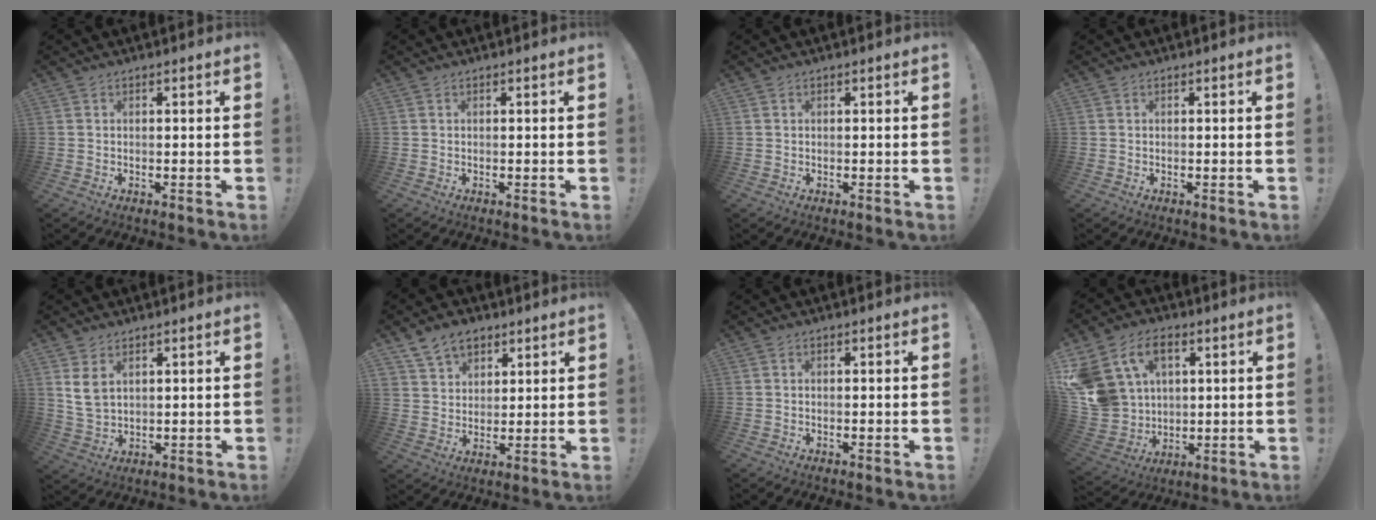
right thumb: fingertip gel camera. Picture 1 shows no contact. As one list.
[{"total": 0.0}, {"total": 0.0}, {"total": 0.0}, {"total": 6.0, "force": [2.9, 3.6, 3.8], "torque": [-0.069, -0.014, 0.057]}, {"total": 9.0, "force": [6.0, 6.1, 3.0], "torque": [-0.050, -0.031, 0.117]}, {"total": 0.0}, {"total": 17.0, "force": [7.3, 12.3, 9.2], "torque": [-0.198, -0.027, 0.145]}]